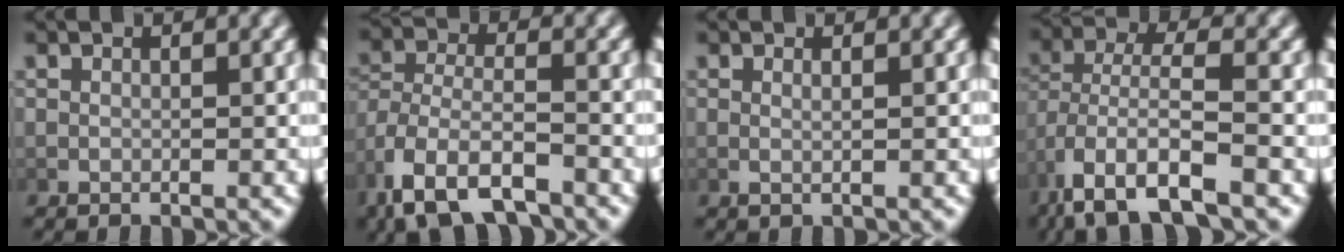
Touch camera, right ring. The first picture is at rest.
{"total": 5.5, "force": [-3.2, 3.0, 3.4], "torque": [-0.092, -0.041, -0.033]}
{"total": 0.7, "force": [0.3, -0.1, 0.6], "torque": [-0.010, -0.005, 0.007]}
{"total": 6.3, "force": [-3.1, 2.7, 4.7], "torque": [-0.110, -0.028, -0.030]}